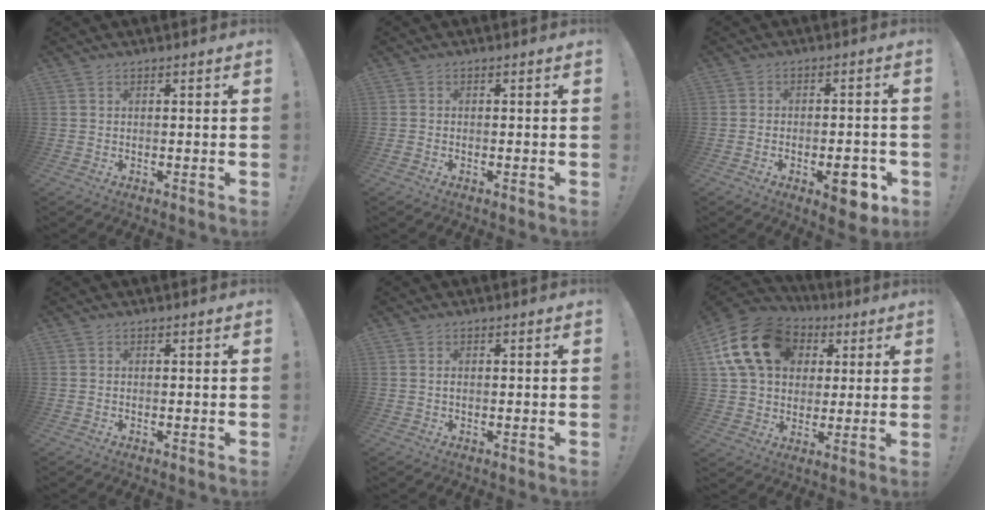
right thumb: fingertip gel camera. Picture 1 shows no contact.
{"total": 1.0, "force": [-0.8, 0.3, 0.5], "torque": [-0.014, 0.004, -0.012]}
{"total": 8.2, "force": [-3.8, 3.8, 6.1], "torque": [-0.066, 0.016, -0.059]}
{"total": 0.0}
{"total": 0.6, "force": [0.0, 0.5, 0.3], "torque": [-0.015, 0.005, 0.001]}
{"total": 19.2, "force": [6.8, 14.3, 10.8], "torque": [-0.176, -0.017, 0.134]}